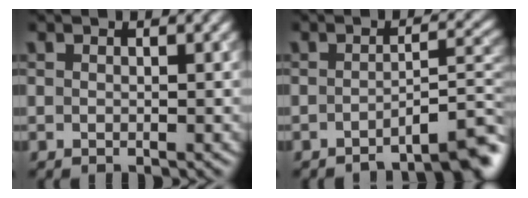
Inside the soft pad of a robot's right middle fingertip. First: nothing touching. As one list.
[{"total": 4.4, "force": [-3.1, 0.9, 3.1], "torque": [-0.029, 0.015, -0.046]}]